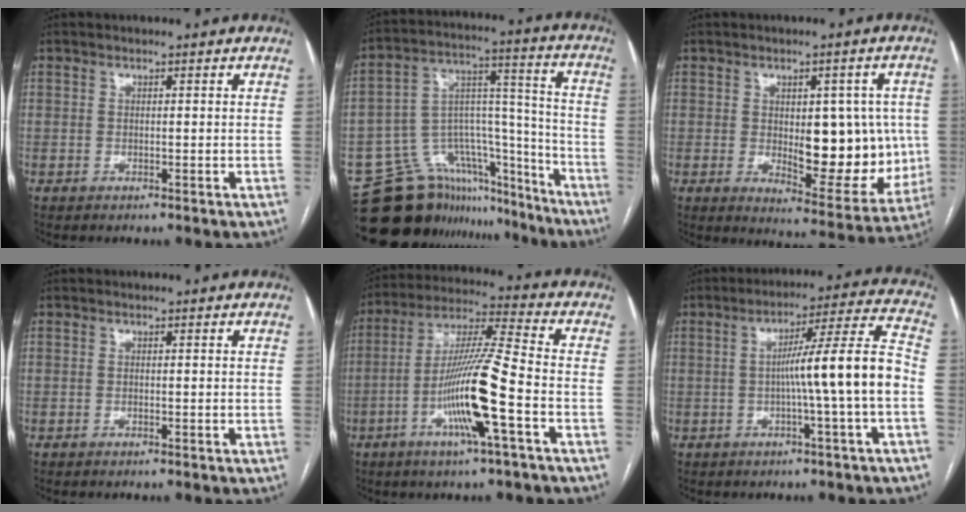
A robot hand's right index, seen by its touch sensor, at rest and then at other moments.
{"total": 19.9, "force": [-17.1, 9.1, 4.4], "torque": [-0.068, 0.076, -0.254]}
{"total": 13.4, "force": [-0.1, 5.9, 12.0], "torque": [-0.143, 0.002, 0.015]}
{"total": 0.0}
{"total": 14.1, "force": [-4.6, -0.3, 13.3], "torque": [-0.258, -0.001, -0.091]}
{"total": 11.3, "force": [-1.9, -1.6, 11.0], "torque": [-0.170, 0.017, -0.029]}